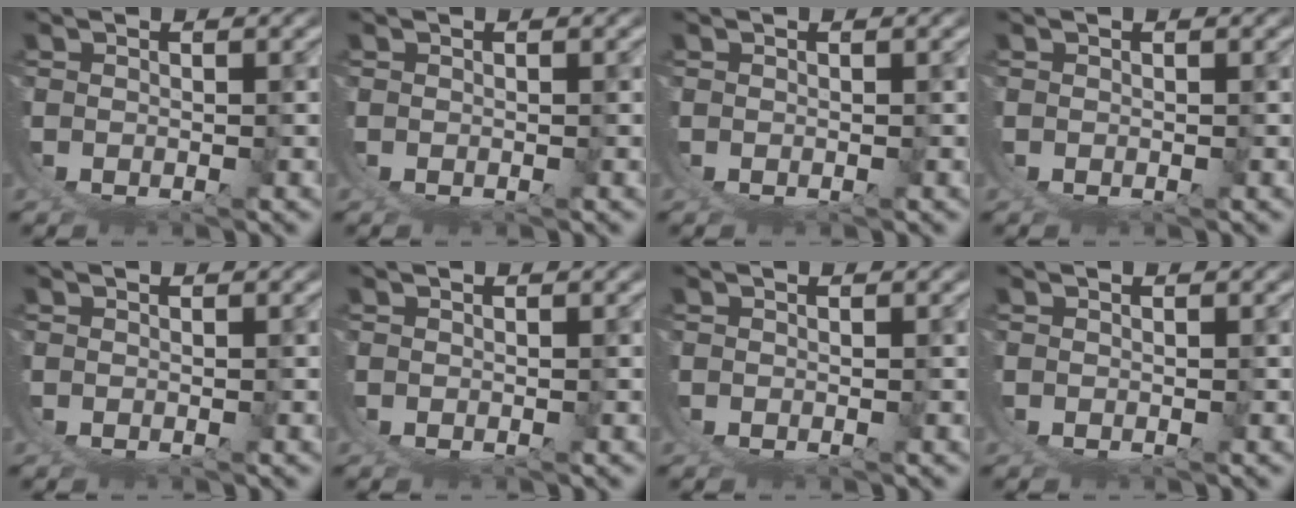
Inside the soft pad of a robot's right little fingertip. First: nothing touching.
{"total": 0.0}
{"total": 0.0}
{"total": 0.0}
{"total": 0.0}
{"total": 0.0}
{"total": 0.0}
{"total": 0.0}